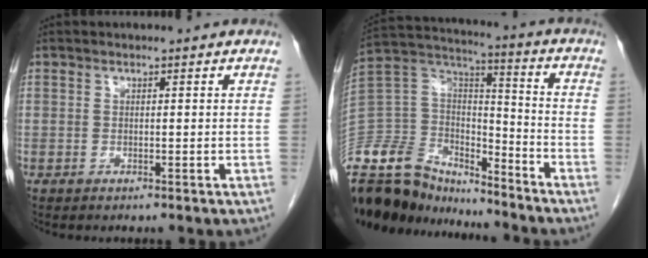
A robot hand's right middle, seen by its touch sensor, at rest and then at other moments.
{"total": 23.7, "force": [-21.1, 7.7, 7.7], "torque": [-0.208, 0.012, -0.366]}